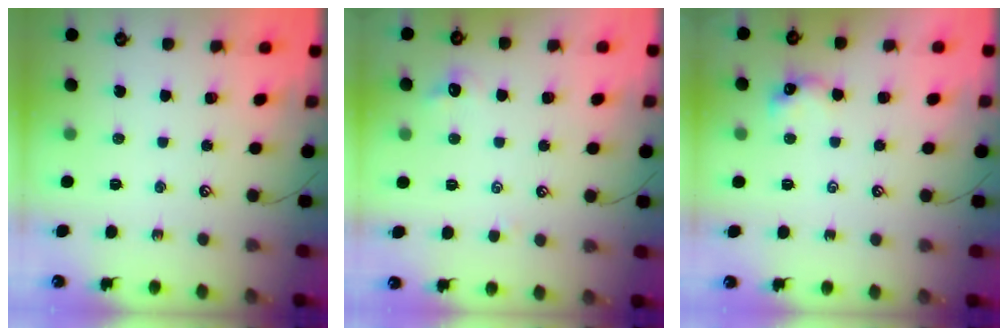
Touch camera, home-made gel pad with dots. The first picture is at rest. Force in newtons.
{"total": 0.9, "press": 0.6, "slide": 0.6}
{"total": 2.9, "press": 2.9, "slide": 0.3}